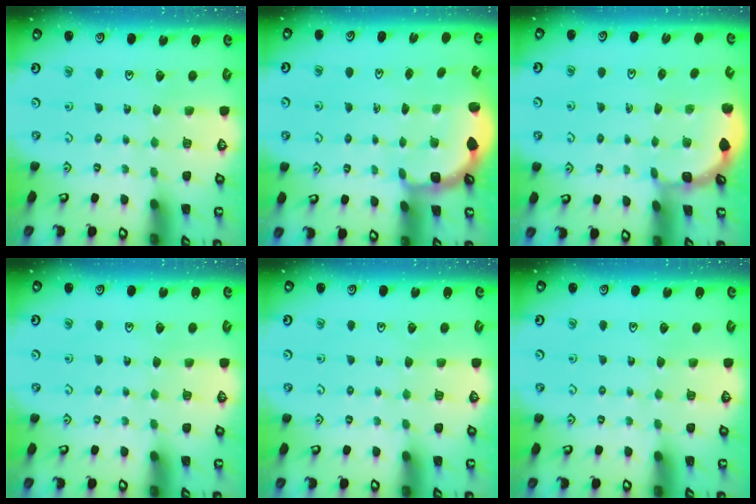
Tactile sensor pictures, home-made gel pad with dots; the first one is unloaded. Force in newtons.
{"total": 3.0, "press": 2.1, "slide": 2.2}
{"total": 1.5, "press": 1.5, "slide": 0.2}
{"total": 0.0}
{"total": 0.0}
{"total": 0.0}